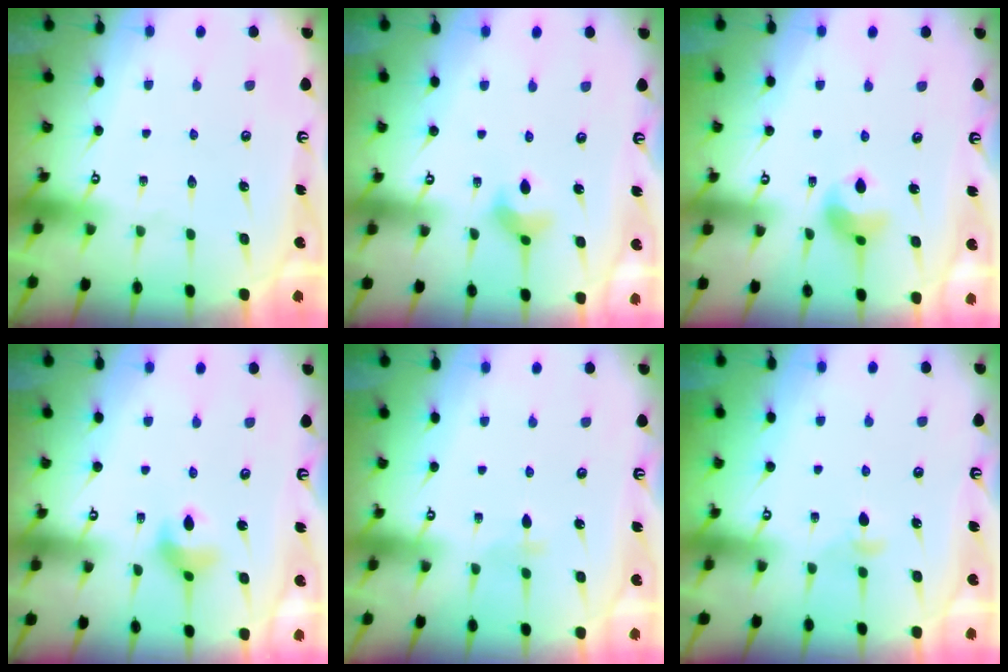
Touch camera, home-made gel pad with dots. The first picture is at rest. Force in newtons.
{"total": 6.2, "press": 6.2, "slide": 0.5}
{"total": 8.5, "press": 8.5, "slide": 0.6}
{"total": 5.3, "press": 5.2, "slide": 0.3}
{"total": 2.8, "press": 2.7, "slide": 0.6}
{"total": 3.9, "press": 3.8, "slide": 0.7}